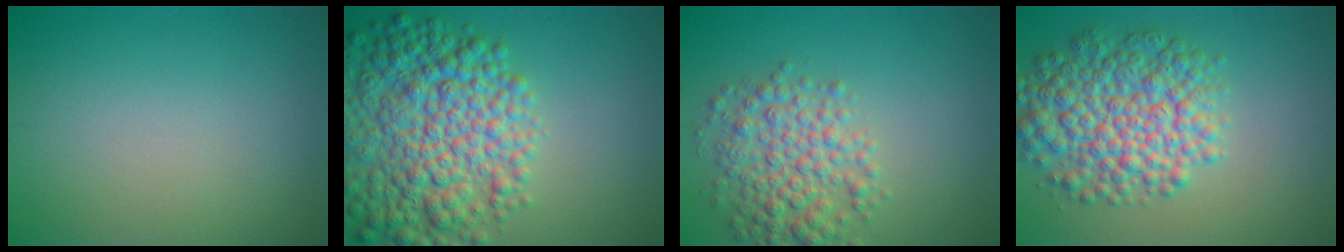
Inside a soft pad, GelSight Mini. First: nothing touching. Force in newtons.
{"total": 10.0, "press": 10.0, "slide": 0.3}
{"total": 5.0, "press": 5.0, "slide": 0.1}
{"total": 8.0, "press": 8.0, "slide": 0.2}